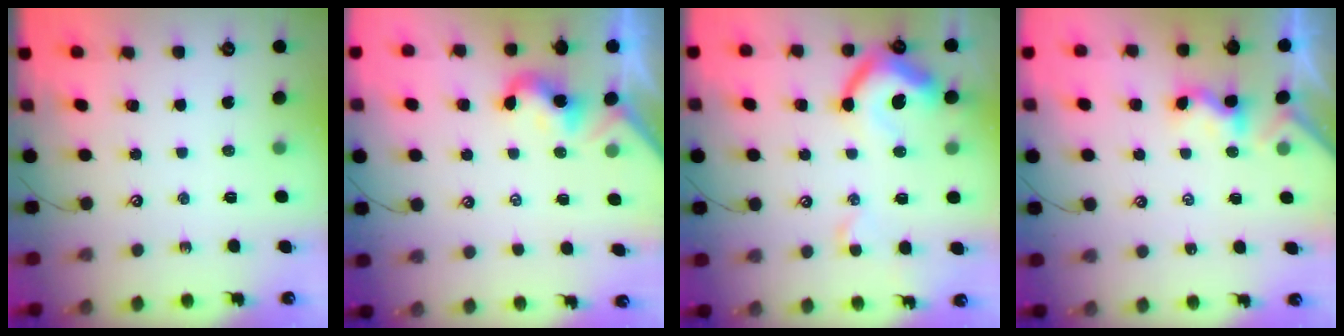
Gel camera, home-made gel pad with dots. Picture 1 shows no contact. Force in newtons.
{"total": 0.0}
{"total": 11.1, "press": 11.0, "slide": 1.7}
{"total": 1.2, "press": 1.1, "slide": 0.5}